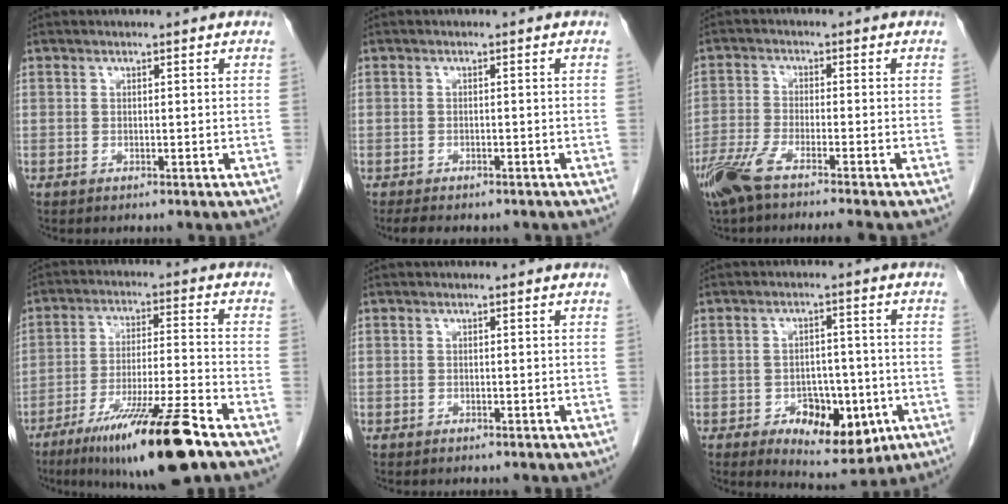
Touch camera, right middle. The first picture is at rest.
{"total": 5.6, "force": [-4.6, 2.0, 2.5], "torque": [-0.036, -0.009, -0.058]}
{"total": 8.1, "force": [-6.3, 0.0, 5.1], "torque": [-0.093, -0.019, -0.113]}
{"total": 16.1, "force": [-10.4, 0.3, 12.2], "torque": [-0.205, -0.033, -0.176]}
{"total": 1.2, "force": [-1.0, 0.7, 0.1], "torque": [-0.006, 0.003, -0.017]}
{"total": 9.7, "force": [-3.6, 5.1, 7.4], "torque": [-0.100, 0.004, -0.042]}